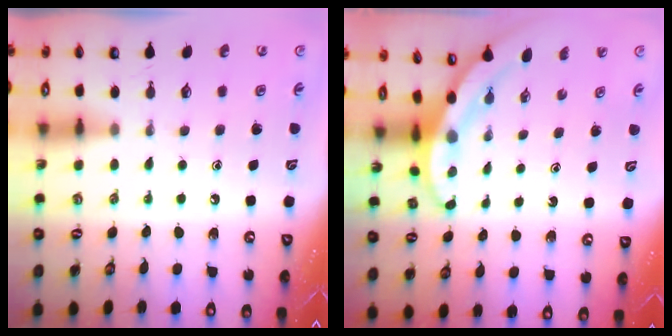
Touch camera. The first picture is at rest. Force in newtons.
{"total": 3.5, "press": 3.5, "slide": 0.2}